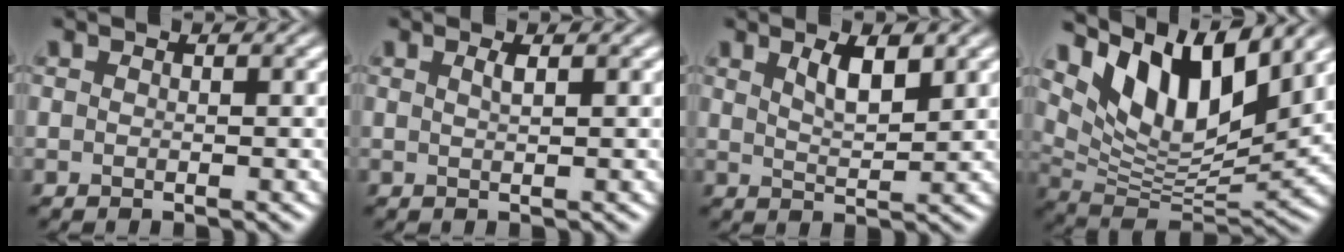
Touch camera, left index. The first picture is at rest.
{"total": 1.1, "force": [0.5, 0.3, 0.9], "torque": [-0.011, 0.002, 0.007]}
{"total": 3.2, "force": [1.8, 0.9, 2.5], "torque": [-0.044, -0.002, 0.032]}
{"total": 11.1, "force": [6.8, 4.3, 7.7], "torque": [-0.133, -0.004, 0.130]}